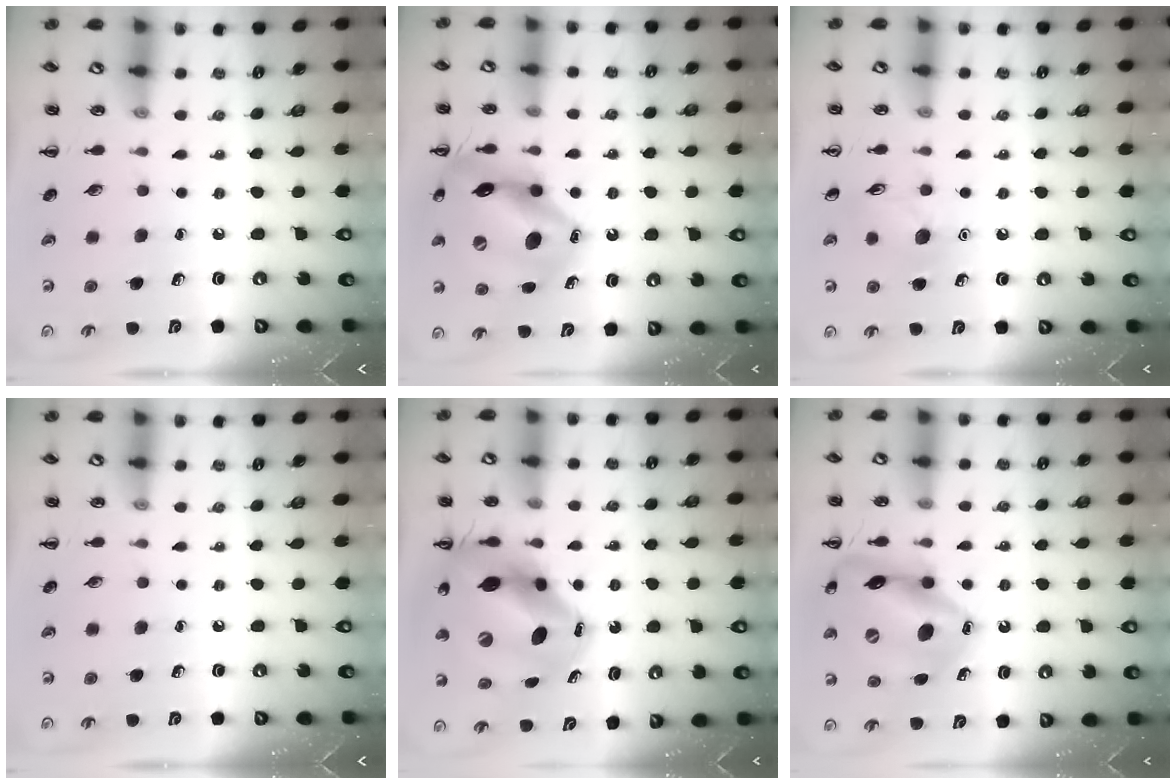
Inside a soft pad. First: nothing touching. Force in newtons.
{"total": 16.9, "press": 16.7, "slide": 3.0}
{"total": 7.5, "press": 7.4, "slide": 1.0}
{"total": 0.0}
{"total": 12.9, "press": 12.3, "slide": 3.9}
{"total": 17.5, "press": 17.1, "slide": 3.6}